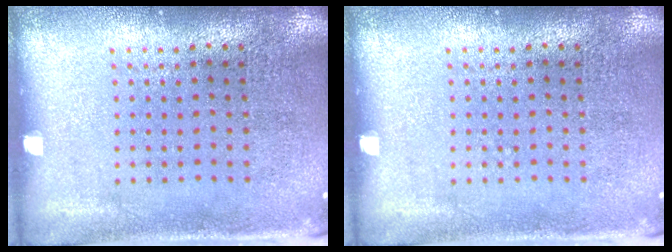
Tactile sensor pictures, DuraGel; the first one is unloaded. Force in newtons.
{"total": 0.0}